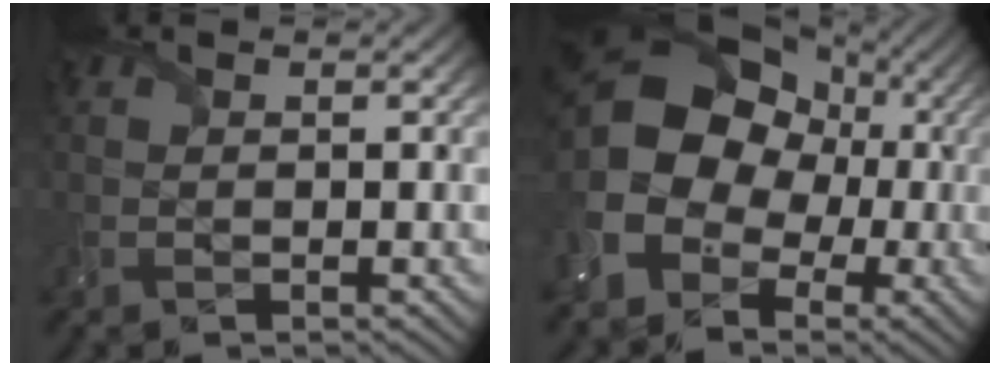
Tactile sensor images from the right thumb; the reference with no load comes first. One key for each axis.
{"total": 15.5, "fx": -0.4, "fy": 12.7, "fz": 8.7, "tx": -0.214, "ty": -0.009, "tz": -0.015}